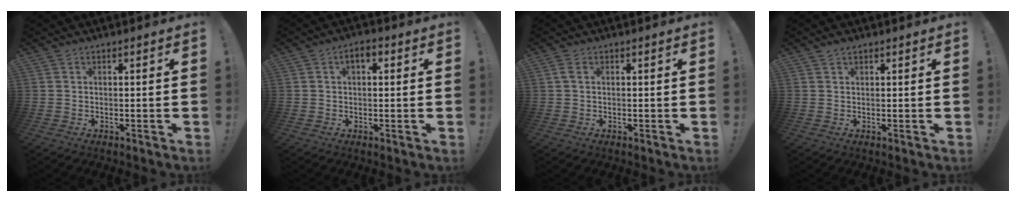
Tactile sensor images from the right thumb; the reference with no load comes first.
{"total": 3.3, "force": [0.8, 1.8, 2.7], "torque": [-0.037, 0.004, 0.010]}
{"total": 1.5, "force": [0.5, 0.7, 1.2], "torque": [-0.023, 0.004, 0.008]}
{"total": 1.4, "force": [1.1, 0.6, 0.6], "torque": [-0.011, -0.001, 0.021]}